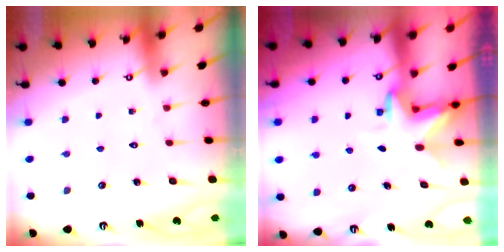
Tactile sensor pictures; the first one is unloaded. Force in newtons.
{"total": 2.9, "press": 2.9, "slide": 0.1}